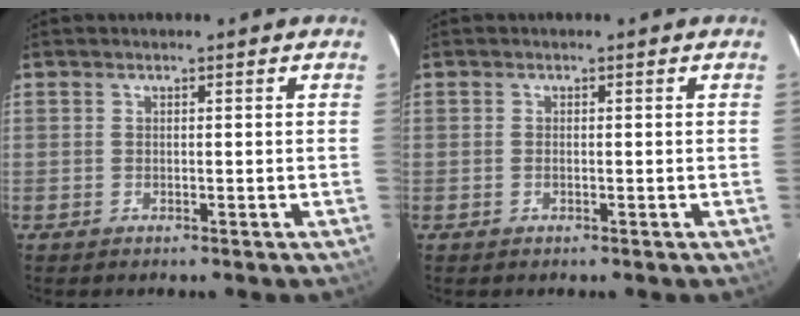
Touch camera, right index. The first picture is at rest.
{"total": 0.6, "force": [-0.2, 0.3, 0.5], "torque": [-0.011, 0.000, -0.005]}